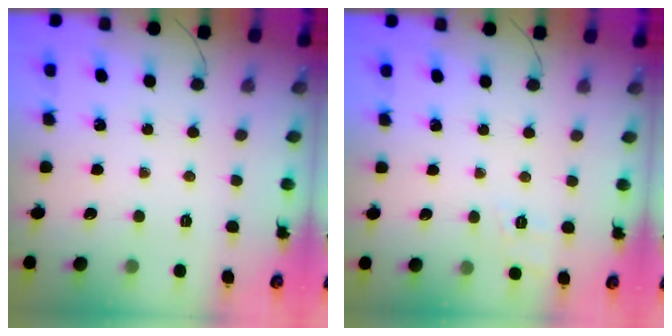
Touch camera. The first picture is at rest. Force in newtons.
{"total": 8.2, "press": 7.8, "slide": 2.3}